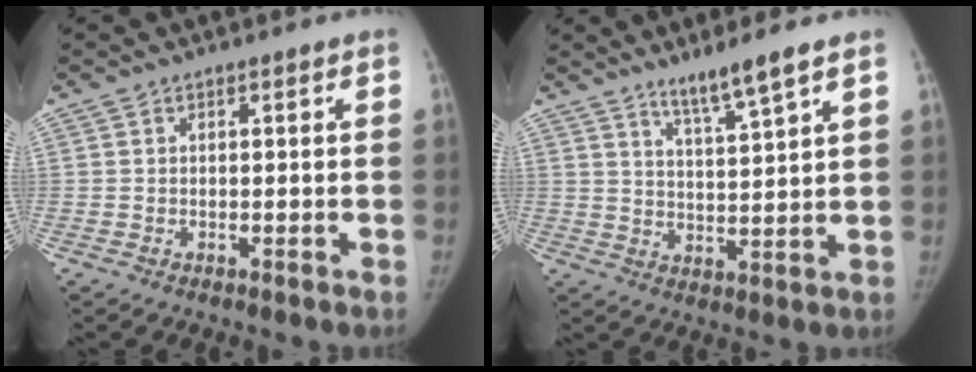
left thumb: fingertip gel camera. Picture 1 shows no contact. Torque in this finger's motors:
{"motor_torque": [-0.19, 0.07, 0.80, -0.94, -0.02]}